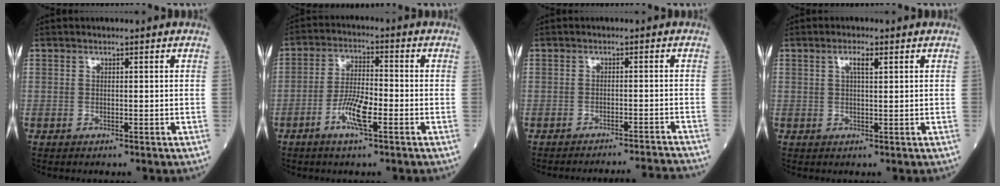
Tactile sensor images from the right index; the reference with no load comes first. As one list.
[{"total": 6.5, "force": [-2.8, 1.3, 5.8], "torque": [-0.114, -0.001, -0.056]}, {"total": 8.7, "force": [-8.4, -2.0, 0.5], "torque": [0.006, -0.010, -0.106]}, {"total": 2.2, "force": [1.0, 0.3, 1.9], "torque": [-0.037, 0.001, 0.016]}]